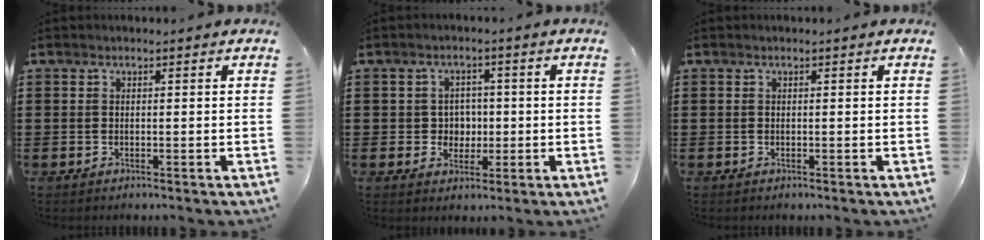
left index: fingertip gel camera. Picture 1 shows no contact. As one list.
[{"total": 3.5, "force": [-0.1, 3.3, 1.2], "torque": [-0.029, 0.005, -0.009]}, {"total": 0.0}]